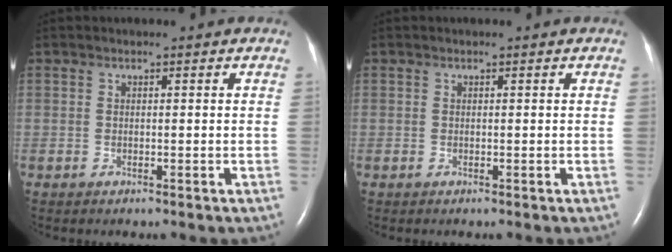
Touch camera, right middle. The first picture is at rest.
{"total": 0.0}